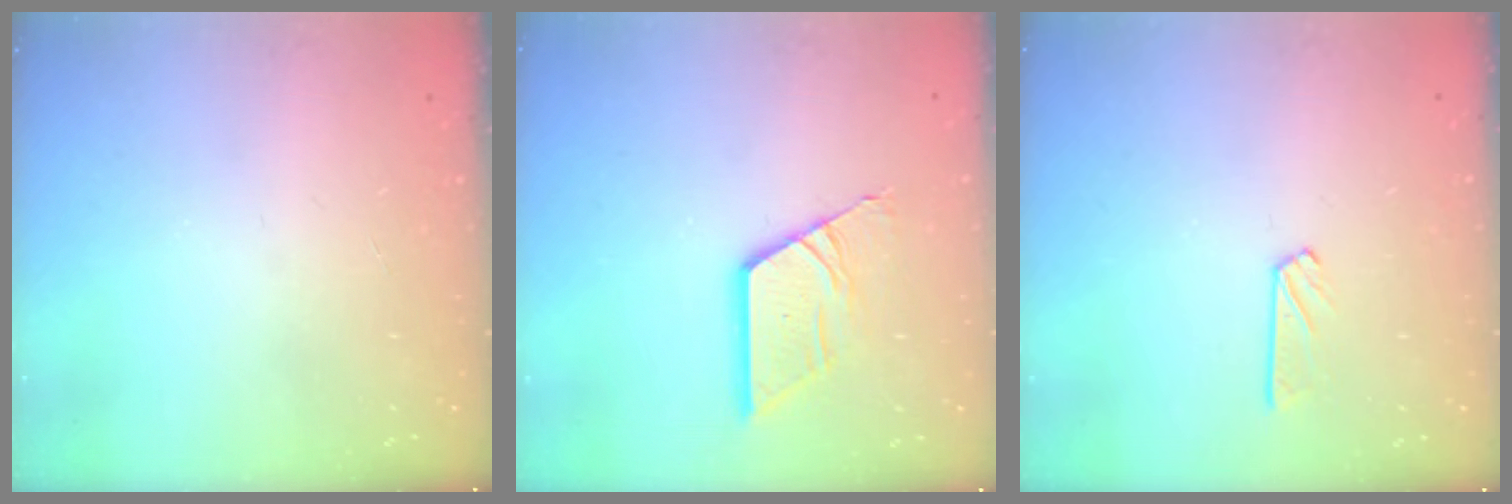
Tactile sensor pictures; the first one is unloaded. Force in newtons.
{"total": 11.7, "press": 11.7, "slide": 1.2}
{"total": 3.9, "press": 3.9, "slide": 0.3}